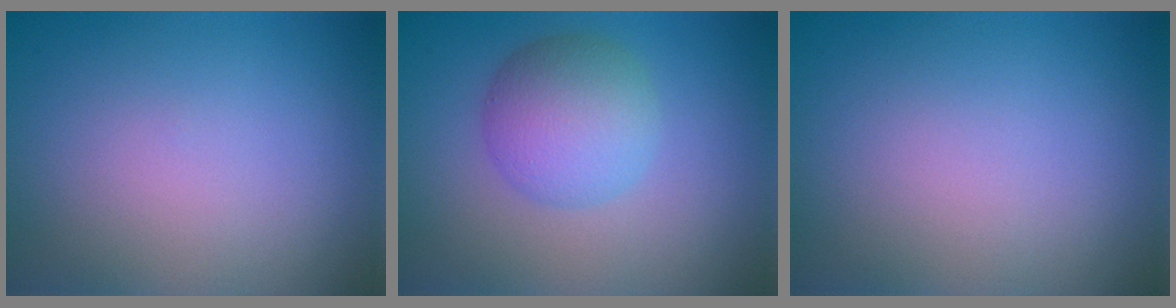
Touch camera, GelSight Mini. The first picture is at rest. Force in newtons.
{"total": 4.9, "press": 4.9, "slide": 0.1}
{"total": 0.0}